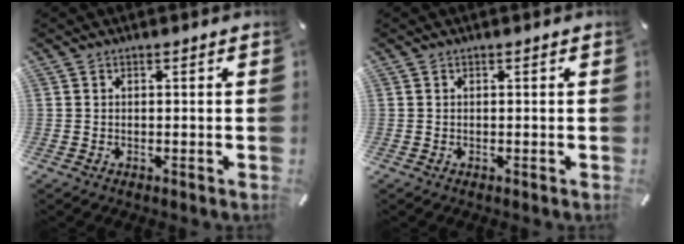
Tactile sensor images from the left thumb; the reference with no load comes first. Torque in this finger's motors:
{"motor_torque": [0.00, 0.00, -0.01, -0.03, 0.00]}